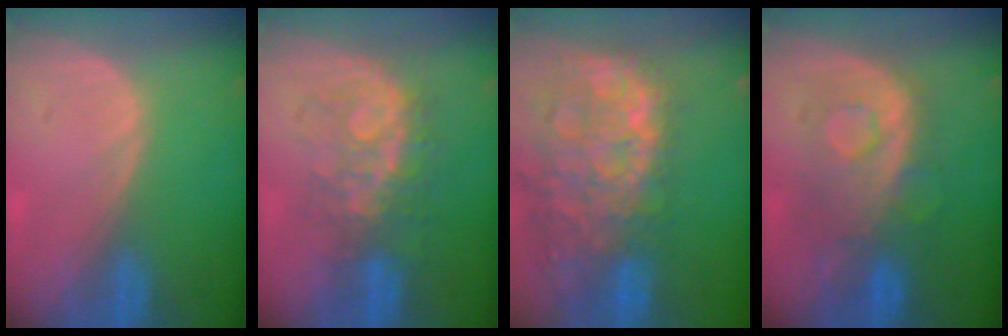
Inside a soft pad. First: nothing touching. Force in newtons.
{"total": 7.6, "press": 7.5, "slide": 1.5}
{"total": 15.0, "press": 12.2, "slide": 8.7}
{"total": 8.8, "press": 8.5, "slide": 2.2}